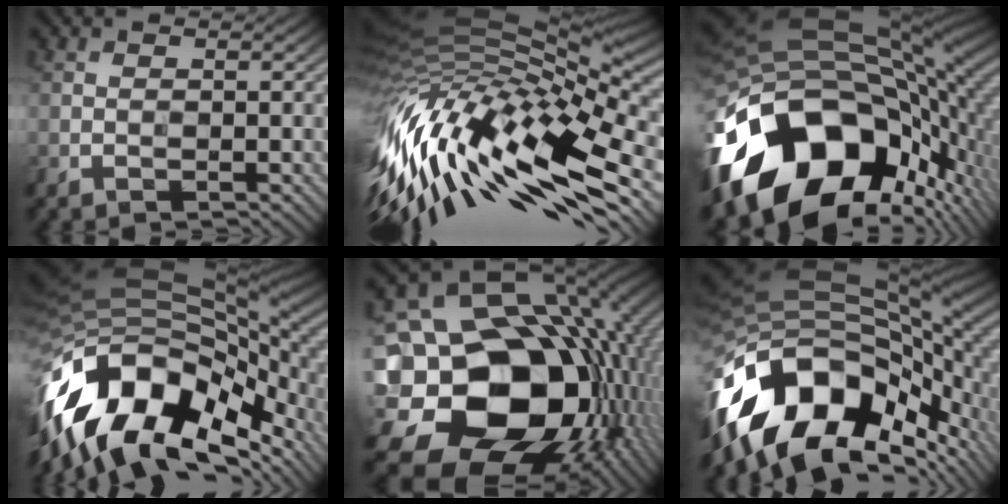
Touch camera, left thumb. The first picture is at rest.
{"total": 17.4, "force": [-4.7, 6.6, 15.5], "torque": [-0.338, -0.026, -0.083]}
{"total": 20.6, "force": [-7.1, 13.3, 14.0], "torque": [-0.296, -0.053, -0.096]}
{"total": 17.7, "force": [-7.2, 9.0, 13.4], "torque": [-0.295, -0.023, -0.120]}
{"total": 21.8, "force": [-4.3, 17.1, 12.8], "torque": [-0.303, -0.039, -0.050]}
{"total": 17.9, "force": [-7.0, 10.9, 12.4], "torque": [-0.284, -0.044, -0.101]}